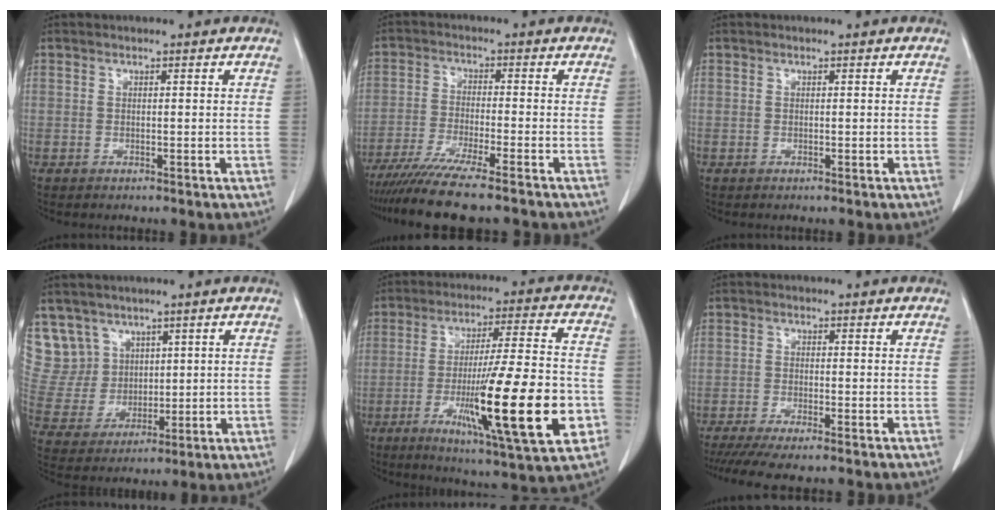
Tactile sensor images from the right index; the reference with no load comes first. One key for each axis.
{"total": 12.5, "fx": -10.3, "fy": 0.1, "fz": 7.0, "tx": -0.106, "ty": -0.031, "tz": -0.166}
{"total": 0.0}
{"total": 9.9, "fx": 6.3, "fy": 7.6, "fz": 0.4, "tx": -0.020, "ty": 0.029, "tz": 0.142}
{"total": 20.5, "fx": -5.9, "fy": 1.4, "fz": 19.5, "tx": -0.303, "ty": -0.022, "tz": -0.090}
{"total": 8.9, "fx": -7.4, "fy": 0.6, "fz": 4.9, "tx": -0.062, "ty": -0.018, "tz": -0.116}